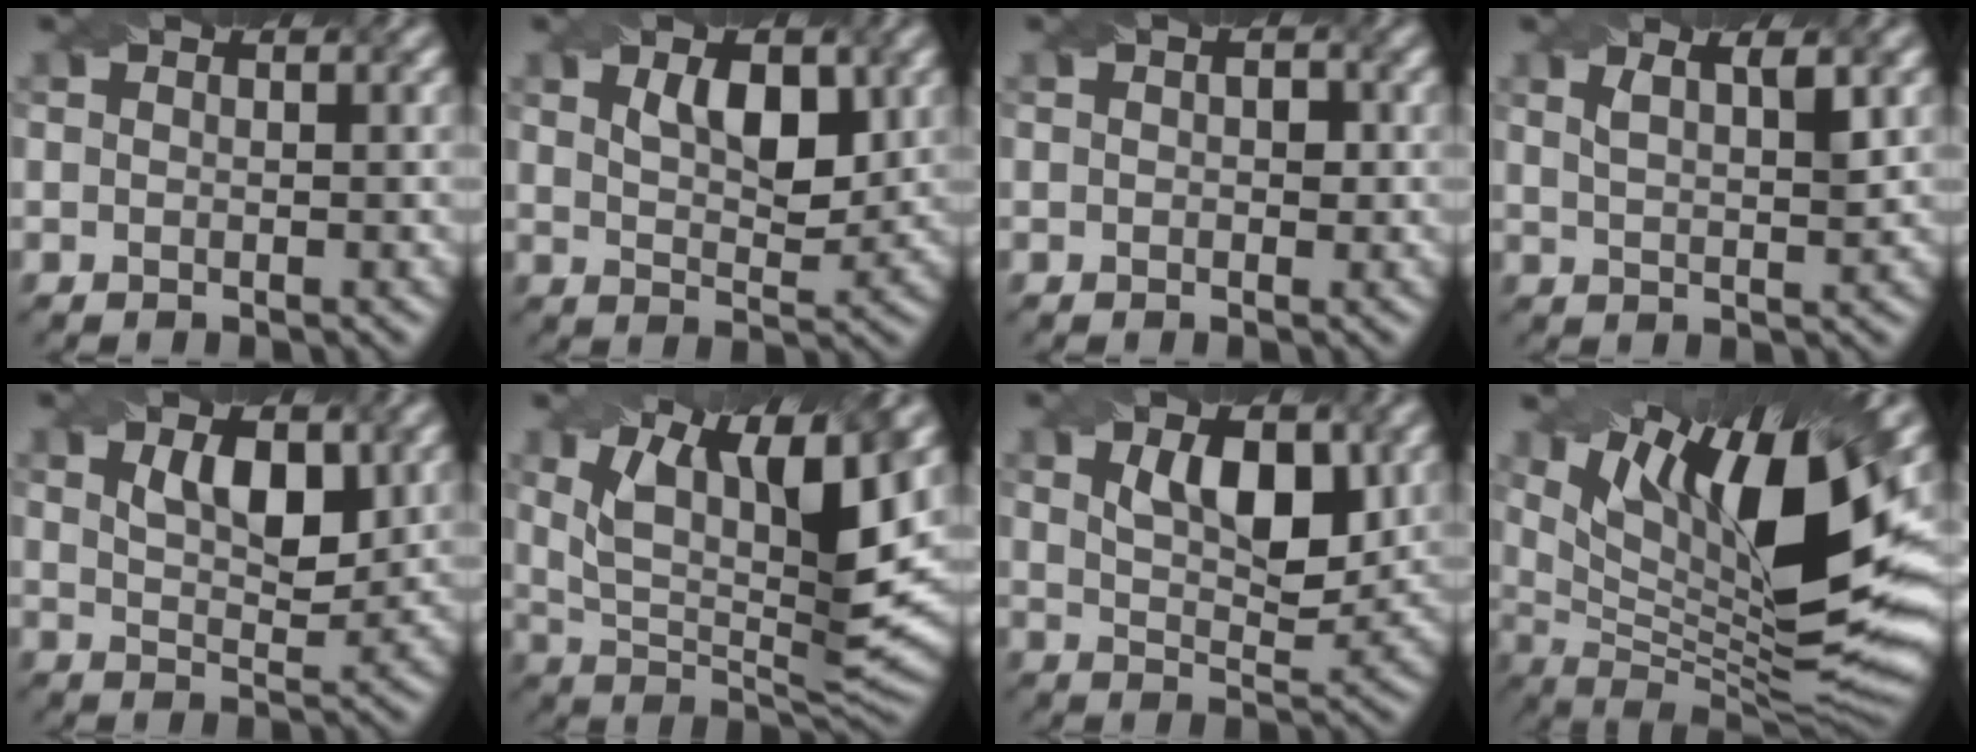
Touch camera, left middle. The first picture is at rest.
{"total": 4.5, "force": [1.7, 2.1, 3.6], "torque": [-0.062, -0.002, 0.030]}
{"total": 1.3, "force": [0.1, 0.8, 1.0], "torque": [-0.011, 0.002, -0.001]}
{"total": 3.1, "force": [1.7, 0.9, 2.5], "torque": [-0.031, 0.005, 0.024]}
{"total": 4.4, "force": [1.8, 1.9, 3.6], "torque": [-0.063, -0.003, 0.033]}
{"total": 11.6, "force": [5.0, 3.6, 9.8], "torque": [-0.175, -0.007, 0.090]}
{"total": 5.6, "force": [2.0, 2.5, 4.6], "torque": [-0.079, -0.004, 0.036]}
{"total": 14.9, "force": [5.3, 4.5, 13.2], "torque": [-0.211, -0.008, 0.093]}